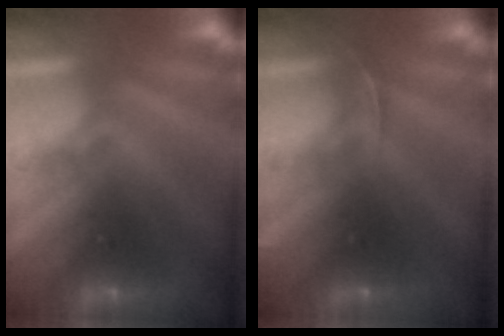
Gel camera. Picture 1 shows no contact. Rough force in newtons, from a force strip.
{"total": 2.7}